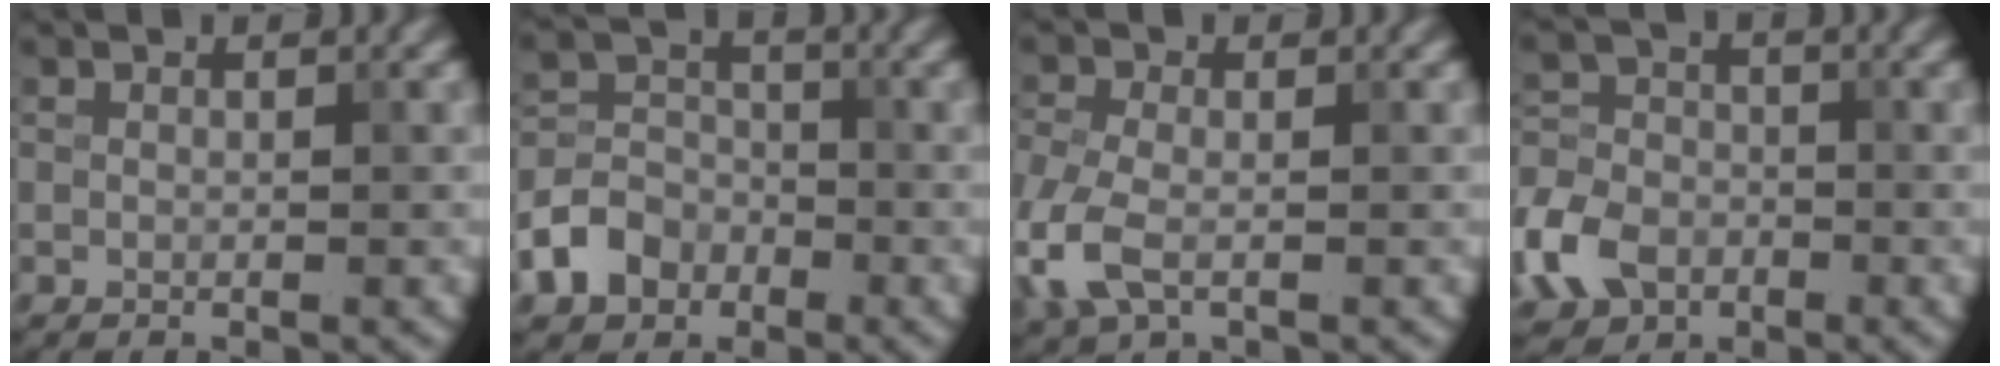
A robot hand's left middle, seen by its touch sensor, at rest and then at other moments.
{"total": 4.8, "force": [-2.5, 3.7, 1.8], "torque": [-0.038, 0.003, -0.057]}
{"total": 4.6, "force": [-1.7, 2.6, 3.4], "torque": [-0.095, -0.006, -0.043]}
{"total": 6.6, "force": [-3.1, 4.9, 3.2], "torque": [-0.080, -0.005, -0.075]}